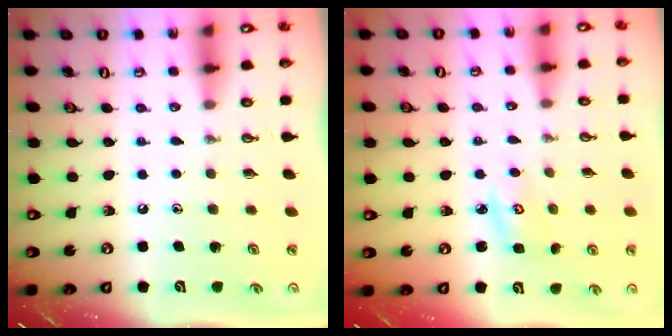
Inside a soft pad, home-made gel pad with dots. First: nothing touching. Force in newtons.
{"total": 4.3, "press": 4.3, "slide": 0.4}